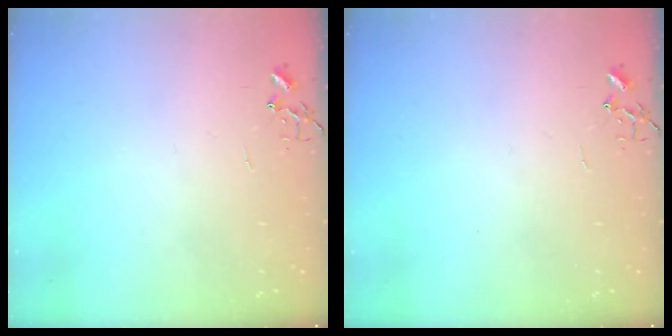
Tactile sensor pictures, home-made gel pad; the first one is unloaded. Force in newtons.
{"total": 0.0}